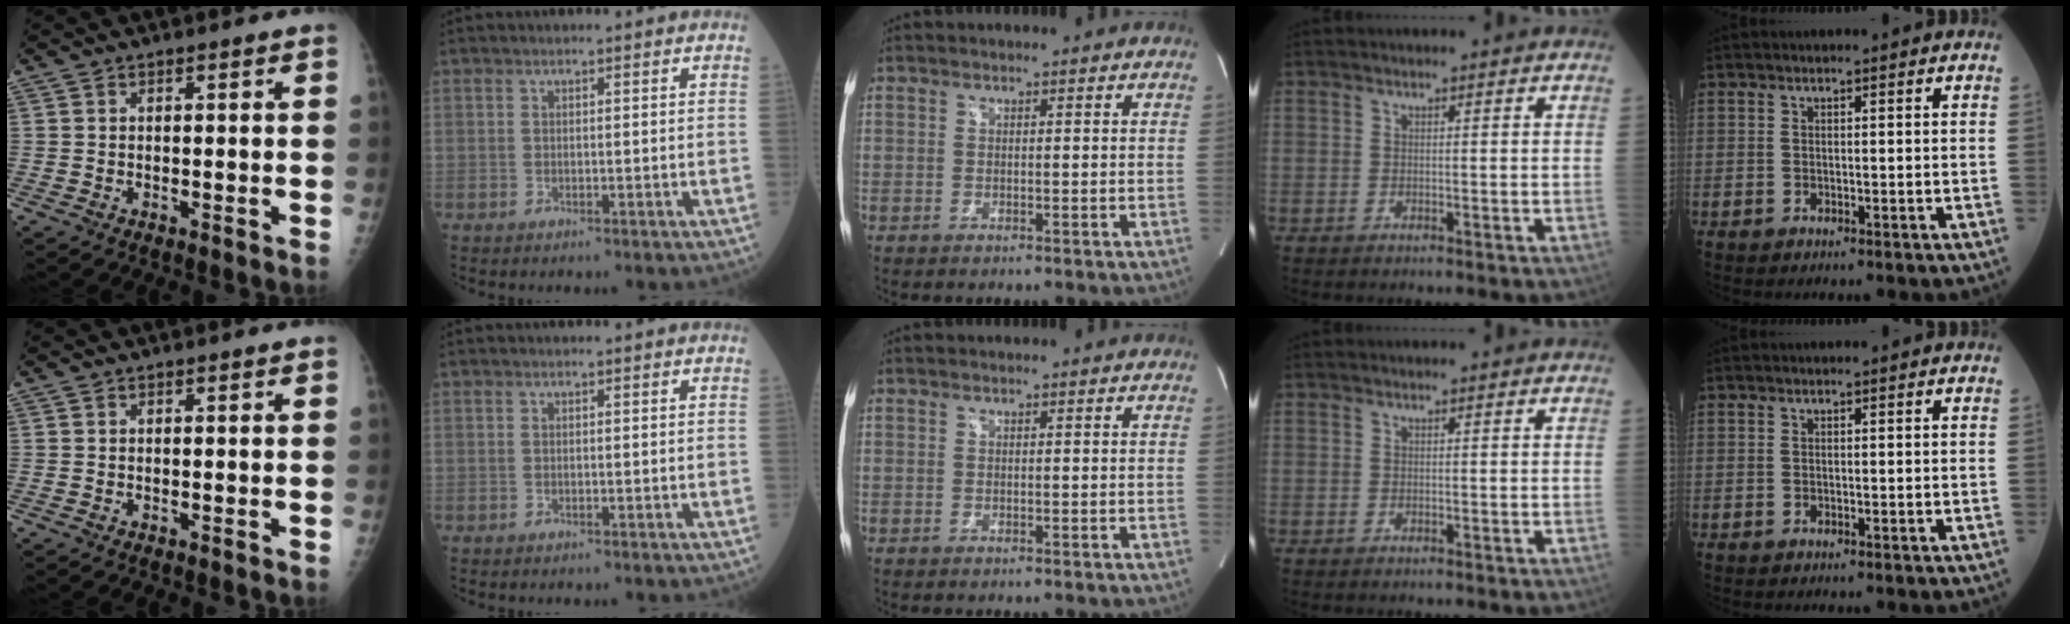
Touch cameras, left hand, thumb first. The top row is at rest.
{}